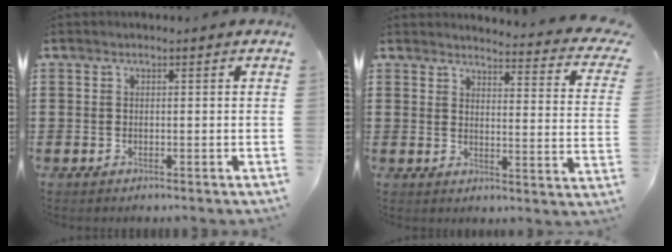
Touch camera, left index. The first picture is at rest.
{"total": 3.5, "force": [3.3, -0.2, 1.3], "torque": [-0.027, -0.032, 0.049]}